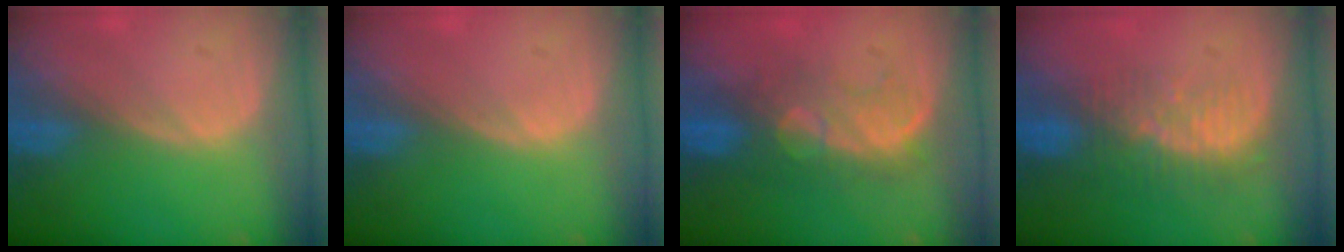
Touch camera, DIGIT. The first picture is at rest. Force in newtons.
{"total": 0.0}
{"total": 8.2, "press": 7.9, "slide": 2.2}
{"total": 8.2, "press": 7.2, "slide": 3.8}